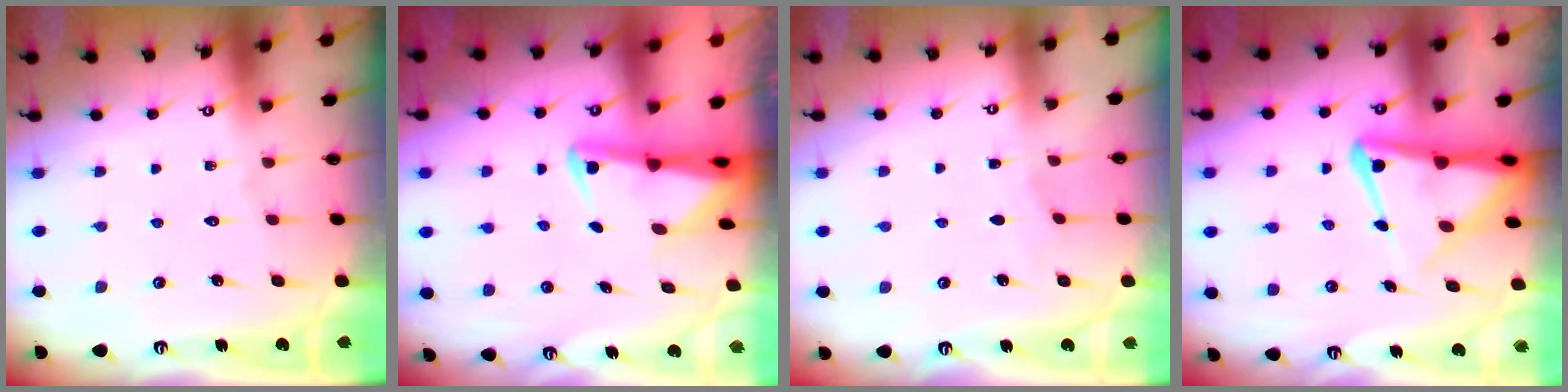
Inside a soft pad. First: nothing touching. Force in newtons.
{"total": 2.5, "press": 2.5, "slide": 0.6}
{"total": 2.2, "press": 2.1, "slide": 0.3}
{"total": 10.2, "press": 10.1, "slide": 1.2}